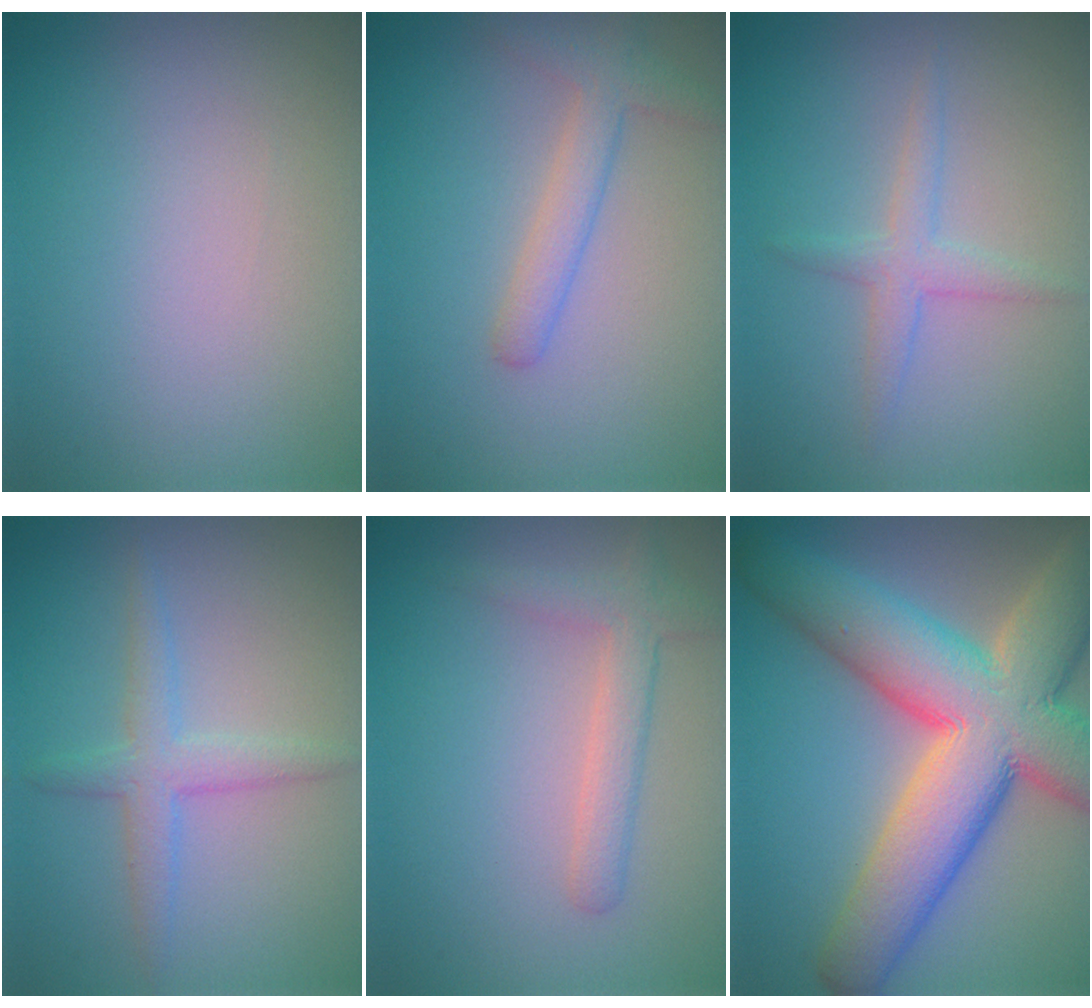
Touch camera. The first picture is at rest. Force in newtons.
{"total": 2.7, "press": 2.7, "slide": 0.1}
{"total": 2.2, "press": 2.2, "slide": 0.1}
{"total": 2.7, "press": 2.7, "slide": 0.1}
{"total": 2.6, "press": 2.6, "slide": 0.2}
{"total": 14.2, "press": 14.1, "slide": 1.1}